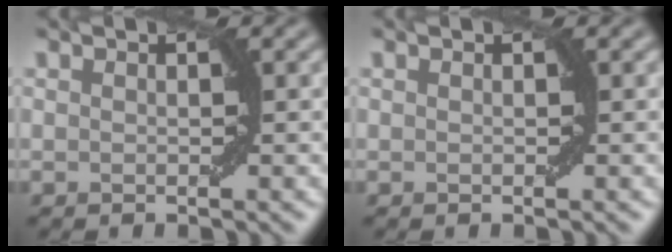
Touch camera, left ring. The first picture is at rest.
{"total": 0.0}